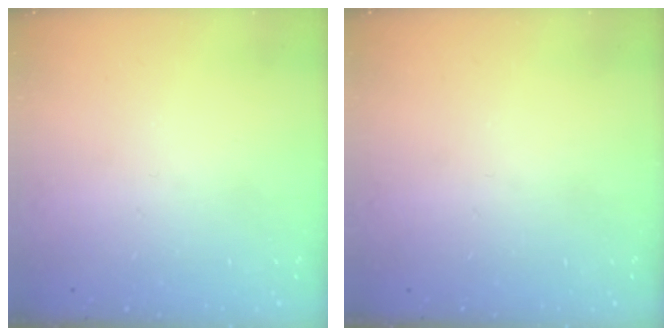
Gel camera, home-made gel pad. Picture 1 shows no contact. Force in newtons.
{"total": 0.0}